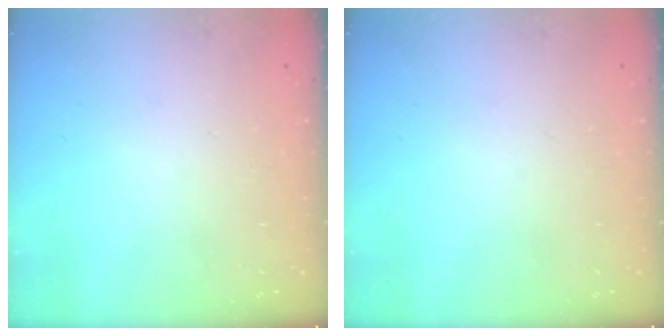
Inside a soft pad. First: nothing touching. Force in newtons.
{"total": 0.0}